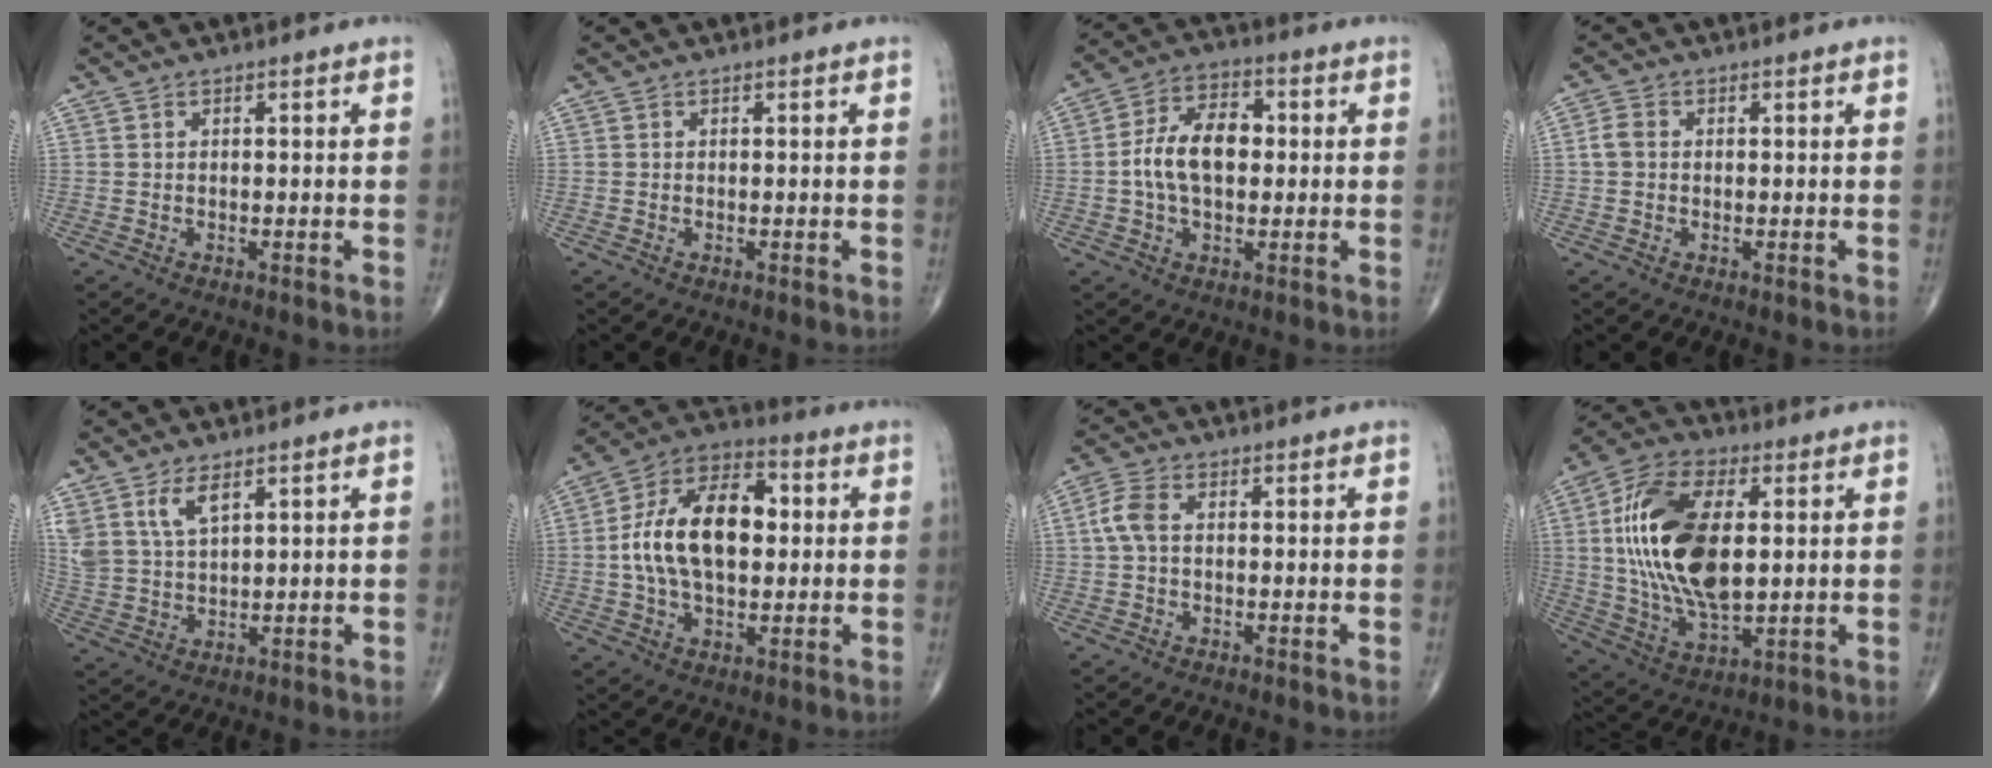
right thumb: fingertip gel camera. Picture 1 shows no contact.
{"total": 0.0}
{"total": 11.1, "force": [0.1, 6.7, 8.8], "torque": [-0.152, 0.023, -0.005]}
{"total": 2.6, "force": [0.0, 2.0, 1.6], "torque": [-0.032, 0.008, -0.003]}
{"total": 7.0, "force": [4.1, 3.2, 4.6], "torque": [-0.093, -0.015, 0.091]}
{"total": 17.9, "force": [1.3, 10.4, 14.5], "torque": [-0.241, 0.025, 0.016]}
{"total": 4.4, "force": [0.3, 2.6, 3.6], "torque": [-0.088, 0.013, 0.001]}
{"total": 21.0, "force": [2.7, 10.9, 17.8], "torque": [-0.345, -0.006, 0.050]}